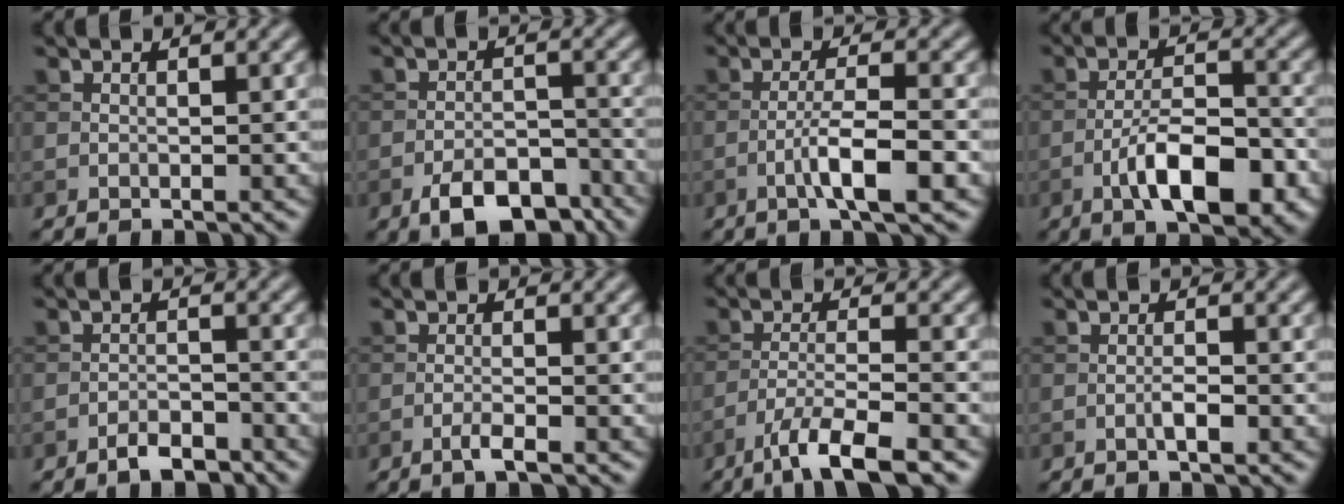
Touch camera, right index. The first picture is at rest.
{"total": 6.4, "force": [-4.3, 2.9, 3.7], "torque": [-0.056, -0.003, -0.072]}
{"total": 4.7, "force": [-1.9, 0.8, 4.2], "torque": [-0.074, 0.006, -0.035]}
{"total": 7.5, "force": [-3.5, 2.6, 6.1], "torque": [-0.102, 0.007, -0.060]}
{"total": 2.5, "force": [-2.0, 0.8, 1.3], "torque": [-0.016, 0.006, -0.038]}
{"total": 1.7, "force": [-0.9, 0.3, 1.3], "torque": [-0.022, 0.004, -0.021]}
{"total": 6.0, "force": [-4.1, 1.0, 4.2], "torque": [-0.070, -0.001, -0.078]}
{"total": 1.4, "force": [-0.6, 0.2, 1.2], "torque": [-0.022, 0.001, -0.012]}